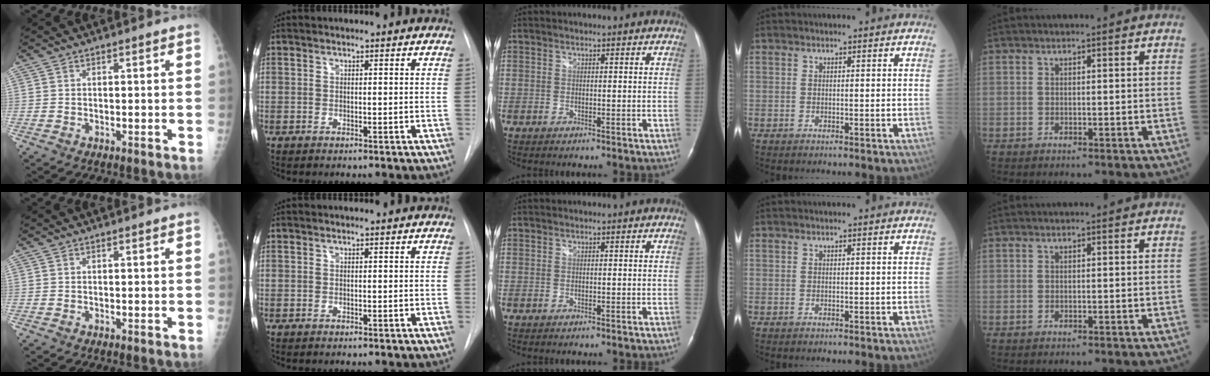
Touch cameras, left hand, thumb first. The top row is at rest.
{}